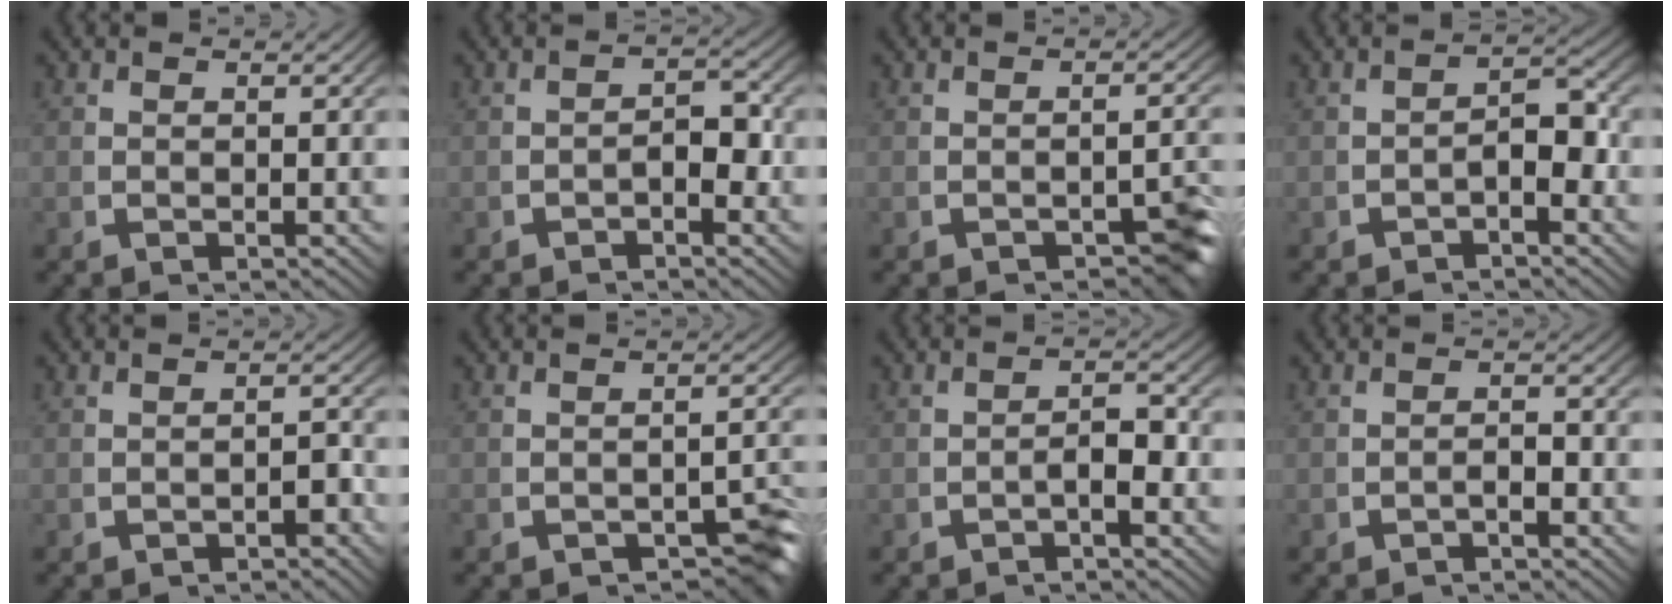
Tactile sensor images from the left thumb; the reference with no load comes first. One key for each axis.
{"total": 2.4, "fx": -0.9, "fy": 1.3, "fz": 1.8, "tx": -0.030, "ty": -0.008, "tz": -0.012}
{"total": 3.3, "fx": -2.1, "fy": 1.2, "fz": 2.2, "tx": -0.013, "ty": -0.002, "tz": -0.030}
{"total": 3.1, "fx": -1.2, "fy": 1.4, "fz": 2.5, "tx": -0.037, "ty": -0.005, "tz": -0.016}
{"total": 1.6, "fx": -1.2, "fy": 0.5, "fz": 0.8, "tx": -0.016, "ty": -0.006, "tz": -0.017}
{"total": 4.1, "fx": -2.6, "fy": 1.7, "fz": 2.6, "tx": -0.017, "ty": -0.010, "tz": -0.034}
{"total": 2.3, "fx": -1.0, "fy": 0.9, "fz": 1.9, "tx": -0.035, "ty": -0.005, "tz": -0.013}
{"total": 1.1, "fx": -1.0, "fy": 0.2, "fz": 0.4, "tx": -0.006, "ty": -0.001, "tz": -0.018}